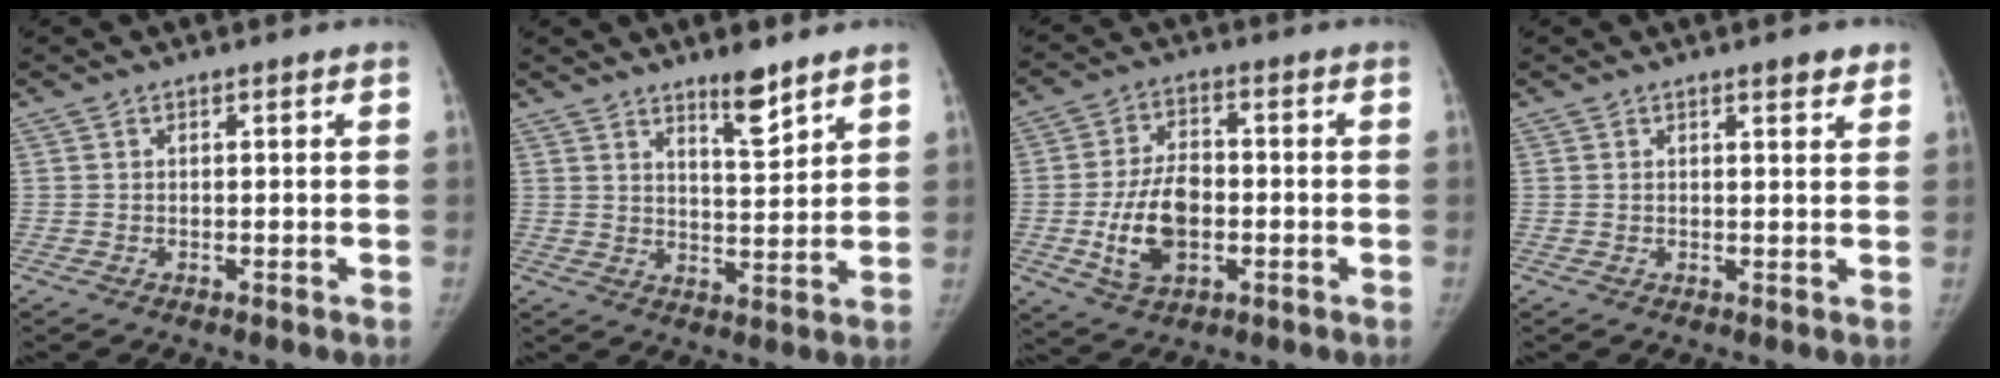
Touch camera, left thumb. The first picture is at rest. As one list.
[{"total": 6.6, "force": [5.0, 1.4, 4.1], "torque": [-0.051, -0.042, 0.079]}, {"total": 11.0, "force": [-2.3, 6.8, 8.4], "torque": [-0.138, 0.011, -0.037]}, {"total": 2.8, "force": [2.0, 0.7, 1.9], "torque": [-0.011, -0.010, 0.024]}]